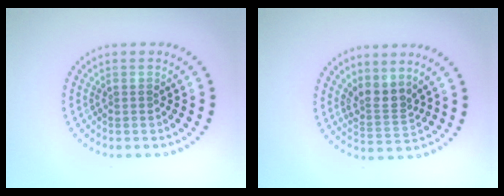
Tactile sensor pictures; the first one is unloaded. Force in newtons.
{"total": 2.6, "press": 1.9, "slide": 1.8}